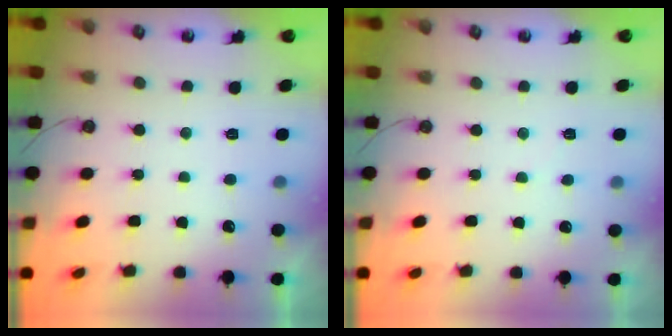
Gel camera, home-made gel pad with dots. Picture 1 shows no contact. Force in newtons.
{"total": 2.4, "press": 2.4, "slide": 0.4}